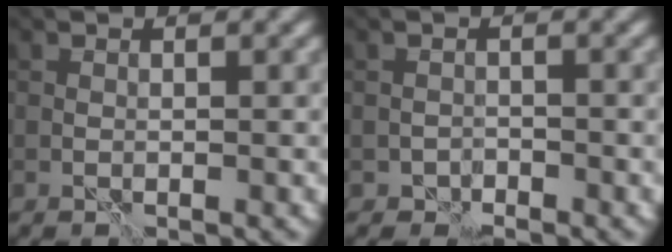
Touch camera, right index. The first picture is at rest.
{"total": 1.9, "force": [0.0, -0.9, -1.7], "torque": [0.036, 0.004, -0.010]}